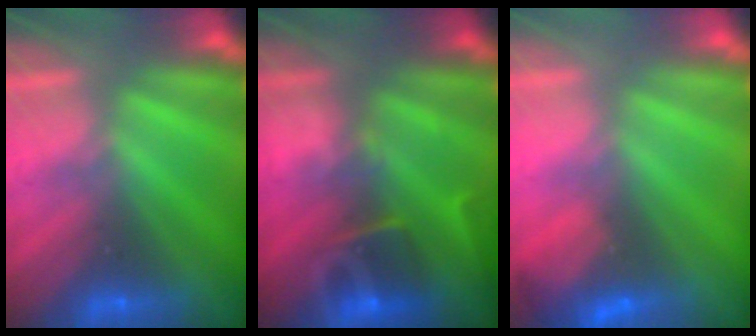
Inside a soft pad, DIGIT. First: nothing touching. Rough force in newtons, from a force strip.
{"total": 8.7}
{"total": 2.8}